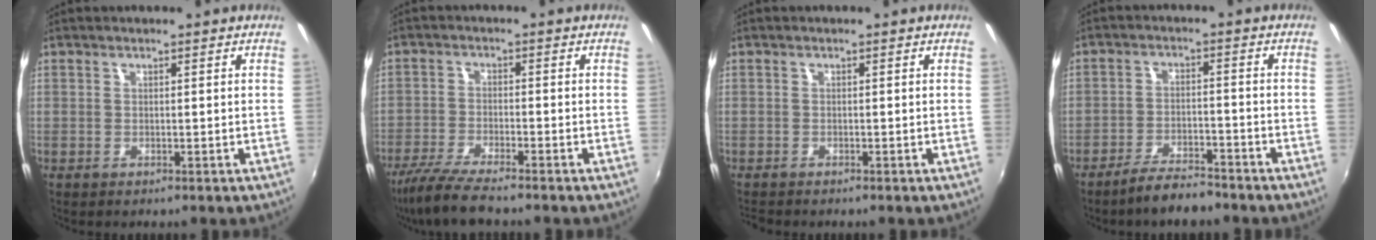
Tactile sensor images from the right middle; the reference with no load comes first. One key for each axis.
{"total": 8.6, "fx": -7.4, "fy": 0.5, "fz": 4.5, "tx": -0.108, "ty": -0.027, "tz": -0.134}
{"total": 2.2, "fx": -2.0, "fy": 0.4, "fz": 0.8, "tx": -0.021, "ty": -0.015, "tz": -0.038}
{"total": 6.5, "fx": -5.6, "fy": 1.4, "fz": 3.0, "tx": -0.073, "ty": 0.001, "tz": -0.093}